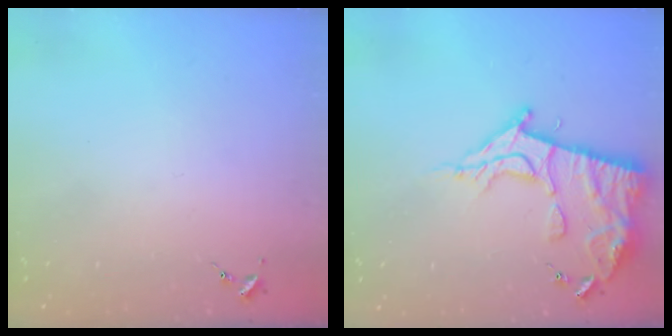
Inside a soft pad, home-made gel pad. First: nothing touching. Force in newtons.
{"total": 14.9, "press": 14.9, "slide": 1.5}